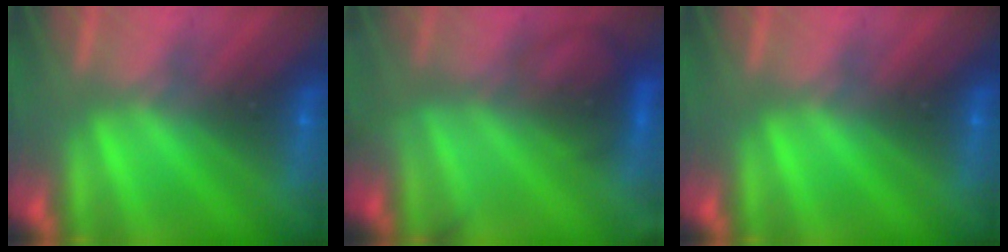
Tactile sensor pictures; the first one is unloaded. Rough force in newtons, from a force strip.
{"total": 5.6}
{"total": 0.0}